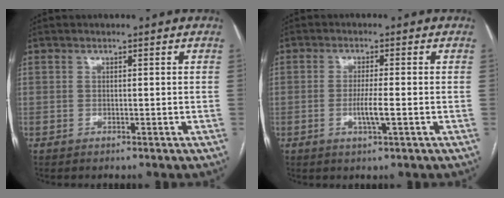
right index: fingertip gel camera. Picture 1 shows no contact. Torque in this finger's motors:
{"motor_torque": [0.40, -0.24, 0.29, 0.07]}